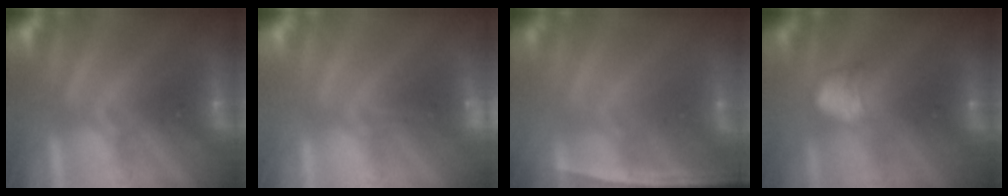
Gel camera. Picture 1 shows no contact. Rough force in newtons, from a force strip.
{"total": 1.7}
{"total": 1.3}
{"total": 2.3}